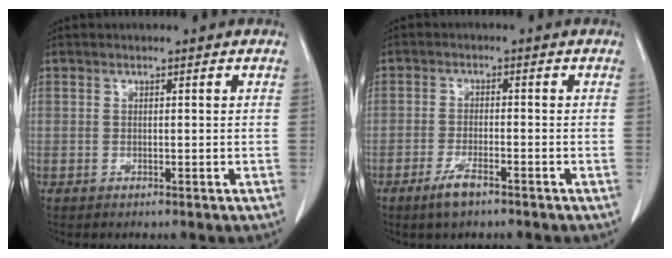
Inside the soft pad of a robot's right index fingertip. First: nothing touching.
{"total": 3.8, "force": [-2.7, 0.8, 2.6], "torque": [-0.057, -0.003, -0.048]}